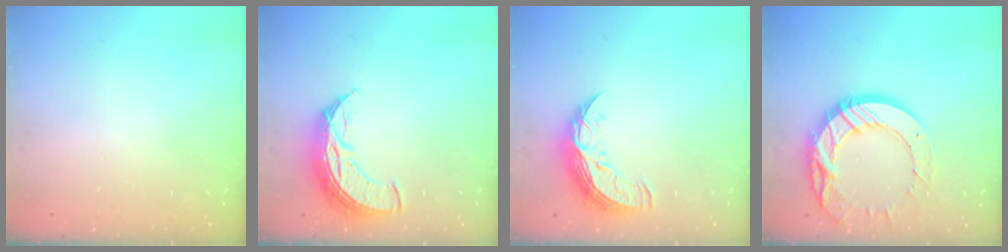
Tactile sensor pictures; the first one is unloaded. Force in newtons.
{"total": 9.8, "press": 9.8, "slide": 0.9}
{"total": 9.7, "press": 9.7, "slide": 0.6}
{"total": 18.4, "press": 18.3, "slide": 1.9}